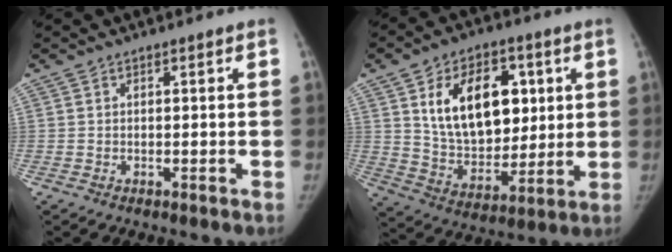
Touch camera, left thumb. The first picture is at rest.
{"total": 19.1, "force": [5.4, 12.4, 13.4], "torque": [-0.167, -0.021, 0.104]}